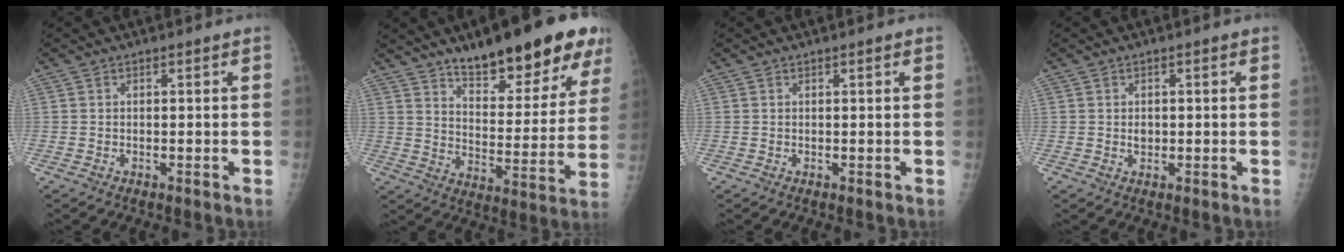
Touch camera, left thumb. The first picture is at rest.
{"total": 22.5, "force": [14.9, 7.1, 15.2], "torque": [-0.170, -0.065, 0.221]}
{"total": 0.6, "force": [0.3, 0.0, 0.5], "torque": [-0.007, 0.001, 0.004]}
{"total": 1.5, "force": [0.1, 1.2, 0.9], "torque": [-0.007, 0.000, 0.003]}